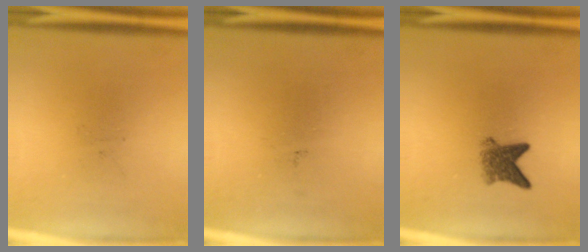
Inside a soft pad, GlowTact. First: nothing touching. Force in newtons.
{"total": 0.0}
{"total": 3.8}